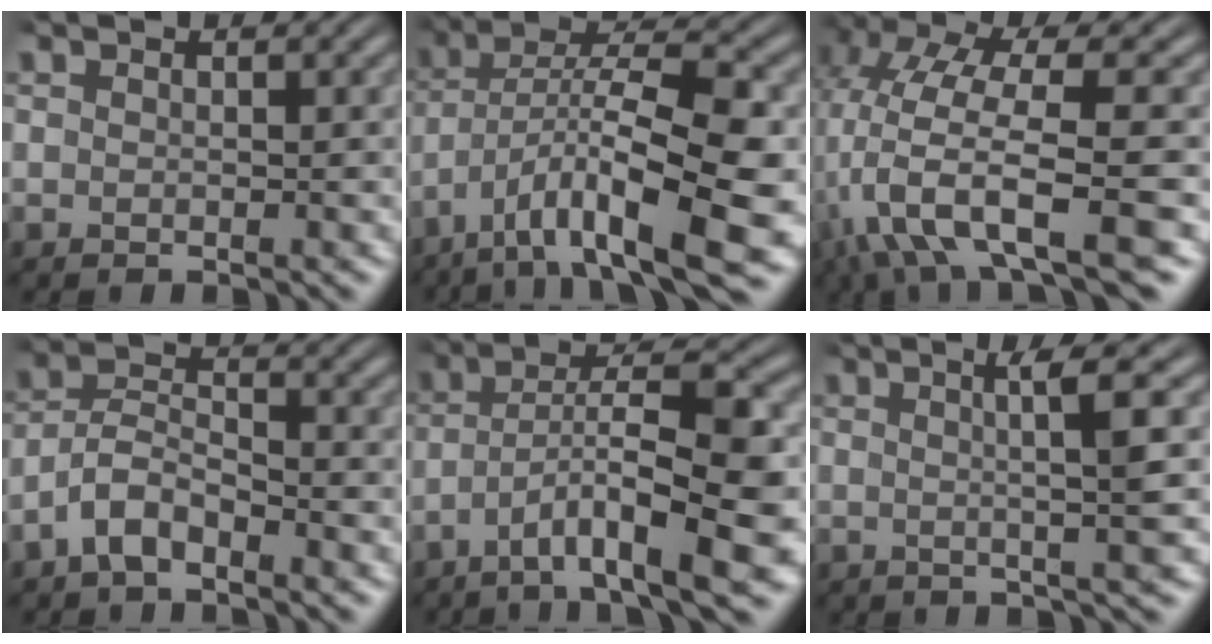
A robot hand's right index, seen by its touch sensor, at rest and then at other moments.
{"total": 10.7, "force": [-2.8, 4.8, 9.2], "torque": [-0.149, -0.020, -0.033]}
{"total": 10.0, "force": [-3.6, 5.0, 7.8], "torque": [-0.175, -0.039, -0.043]}
{"total": 5.3, "force": [-3.0, 3.8, 2.2], "torque": [-0.052, -0.014, -0.056]}
{"total": 9.4, "force": [-2.9, 3.1, 8.4], "torque": [-0.133, -0.012, -0.037]}
{"total": 4.8, "force": [1.2, -0.4, 4.6], "torque": [-0.070, 0.012, 0.012]}